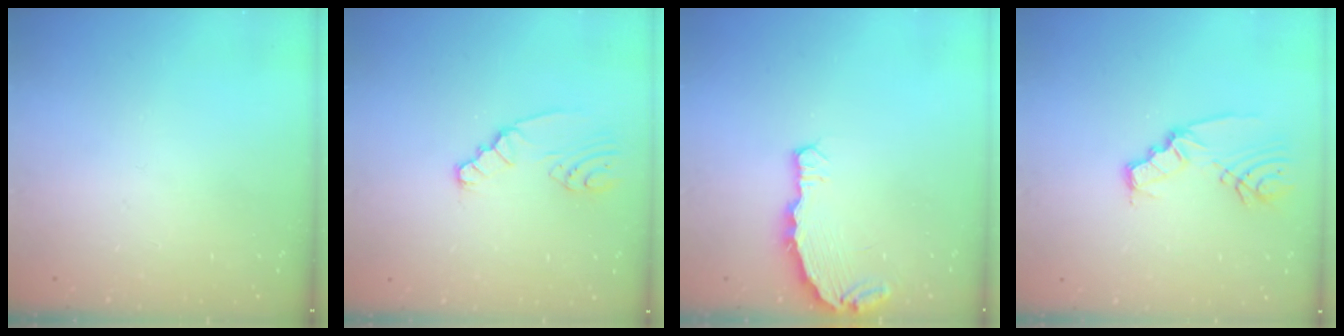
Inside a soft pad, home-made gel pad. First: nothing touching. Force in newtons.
{"total": 2.2, "press": 2.2, "slide": 0.1}
{"total": 4.7, "press": 4.7, "slide": 0.4}
{"total": 6.5, "press": 6.5, "slide": 0.5}